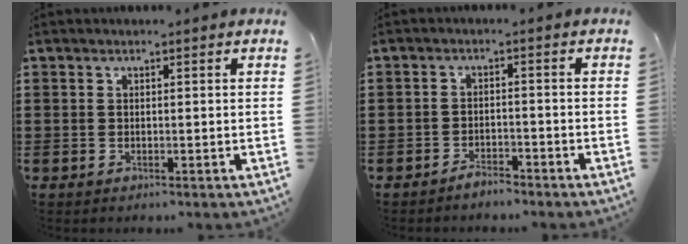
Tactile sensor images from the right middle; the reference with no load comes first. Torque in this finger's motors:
{"motor_torque": [-0.09, 0.05, 0.00, 0.00]}